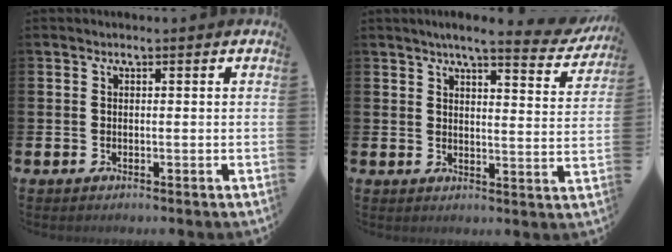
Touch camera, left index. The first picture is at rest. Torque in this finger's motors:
{"motor_torque": [1.03, -1.11, 0.31, 0.14]}